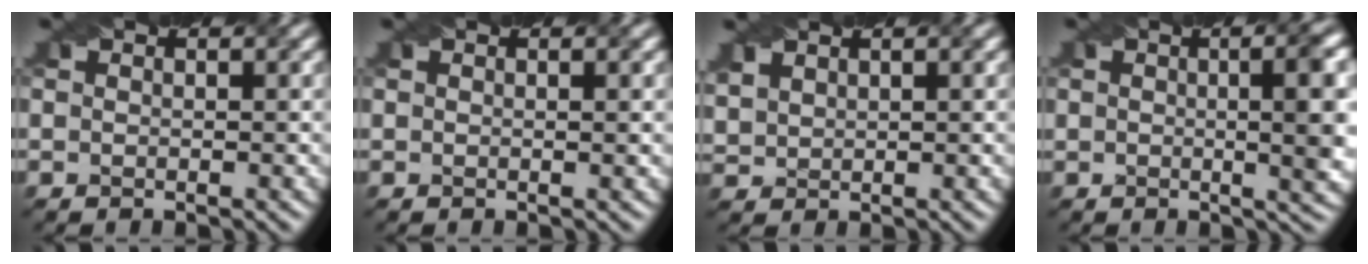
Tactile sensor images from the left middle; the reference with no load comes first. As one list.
[{"total": 0.8, "force": [0.2, 0.2, 0.8], "torque": [-0.010, 0.001, -0.001]}, {"total": 1.7, "force": [1.3, 0.9, 0.6], "torque": [-0.021, 0.005, 0.035]}, {"total": 7.2, "force": [0.4, 2.6, 6.8], "torque": [-0.066, 0.008, 0.002]}]